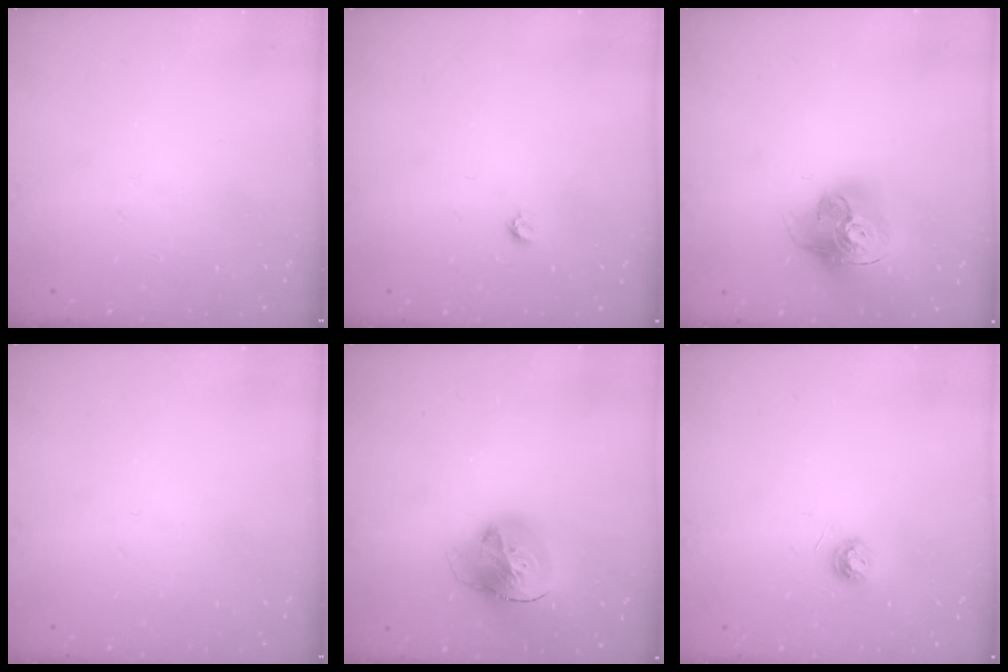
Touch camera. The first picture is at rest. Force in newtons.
{"total": 3.4, "press": 3.4, "slide": 0.2}
{"total": 17.5, "press": 17.4, "slide": 1.9}
{"total": 0.0}
{"total": 18.2, "press": 18.1, "slide": 2.0}
{"total": 4.5, "press": 4.5, "slide": 0.7}